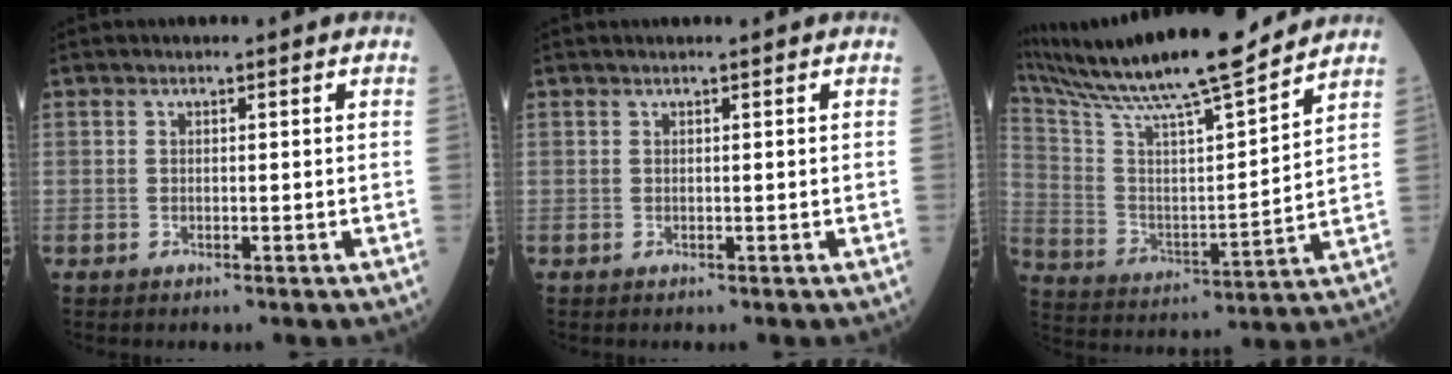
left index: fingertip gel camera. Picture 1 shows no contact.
{"total": 0.7, "force": [0.6, 0.0, 0.4], "torque": [-0.003, 0.007, 0.009]}
{"total": 22.3, "force": [19.2, 1.3, 11.2], "torque": [-0.211, 0.007, 0.322]}